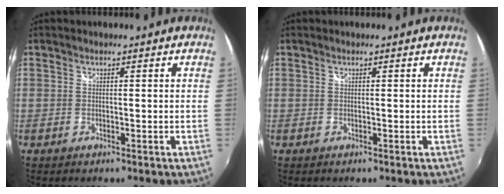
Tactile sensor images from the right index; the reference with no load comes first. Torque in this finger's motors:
{"motor_torque": [0.01, 0.01, 0.00, 0.00]}